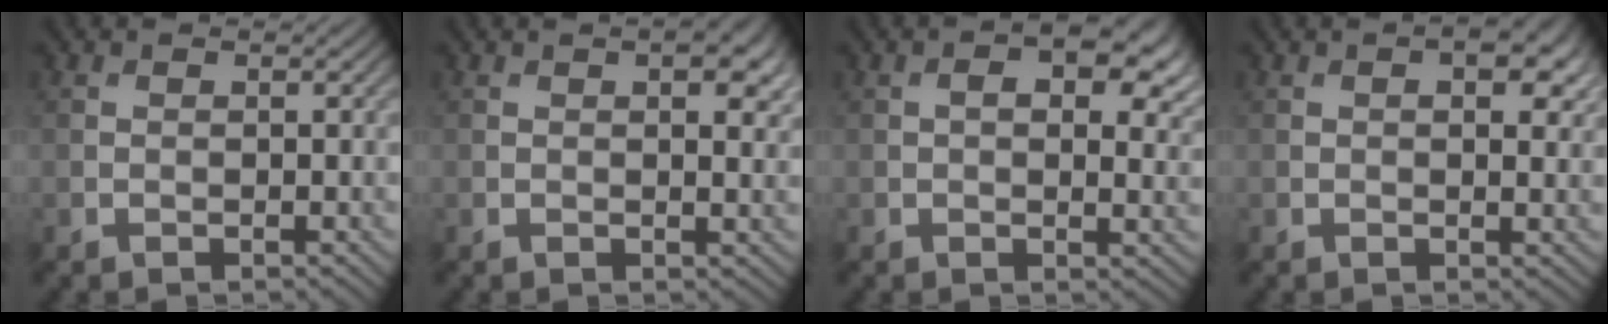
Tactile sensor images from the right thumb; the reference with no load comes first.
{"total": 3.9, "force": [1.5, 1.5, 3.3], "torque": [-0.050, 0.000, 0.023]}
{"total": 8.5, "force": [3.0, 4.6, 6.6], "torque": [-0.091, 0.000, 0.040]}
{"total": 4.1, "force": [1.4, 1.9, 3.4], "torque": [-0.051, -0.001, 0.021]}